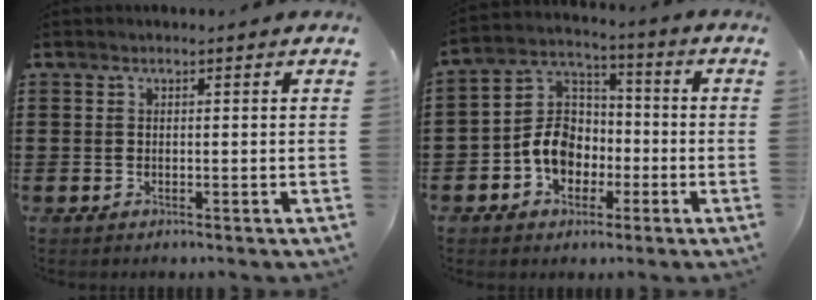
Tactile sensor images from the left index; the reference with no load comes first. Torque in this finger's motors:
{"motor_torque": [1.18, 0.96, 0.36, 0.12]}